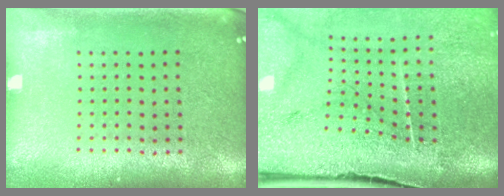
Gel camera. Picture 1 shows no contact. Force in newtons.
{"total": 4.3, "press": 3.5, "slide": 2.5}